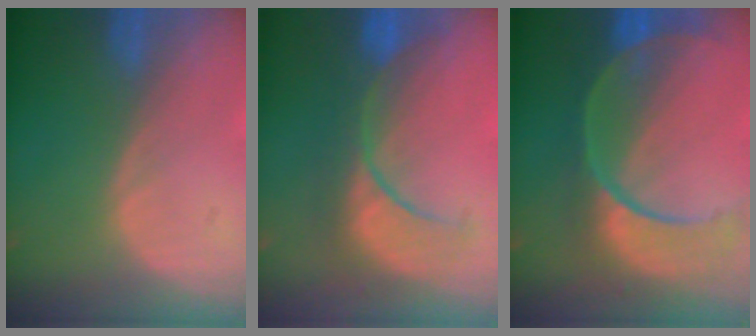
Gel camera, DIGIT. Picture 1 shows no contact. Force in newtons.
{"total": 8.8, "press": 8.8, "slide": 0.5}
{"total": 11.2, "press": 9.3, "slide": 6.1}